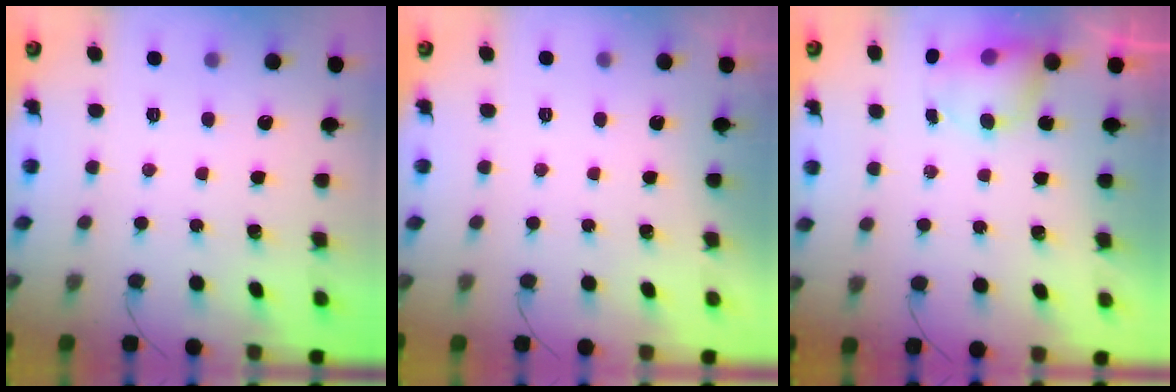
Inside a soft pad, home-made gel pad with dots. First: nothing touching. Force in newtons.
{"total": 0.0}
{"total": 5.2, "press": 5.2, "slide": 0.5}